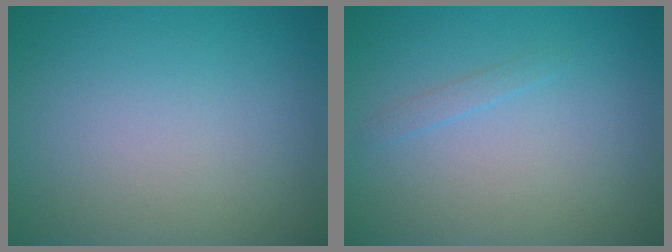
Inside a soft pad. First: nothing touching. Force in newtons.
{"total": 0.7, "press": 0.7, "slide": 0.1}